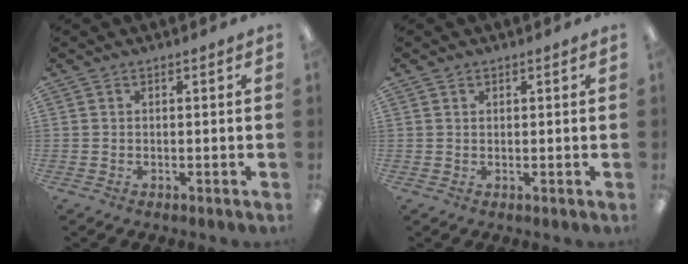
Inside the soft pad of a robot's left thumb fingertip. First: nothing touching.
{"total": 0.8, "force": [0.5, 0.6, 0.3], "torque": [-0.006, 0.003, 0.009]}